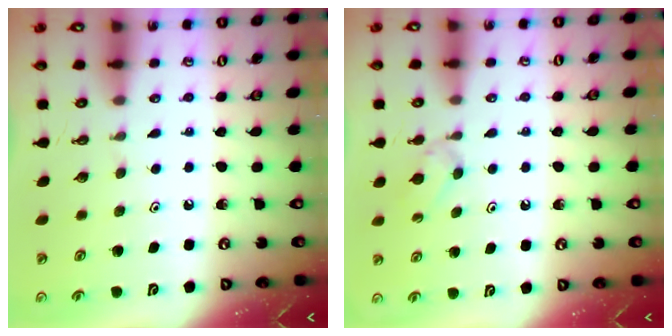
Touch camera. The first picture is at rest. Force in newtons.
{"total": 4.6, "press": 4.5, "slide": 0.8}